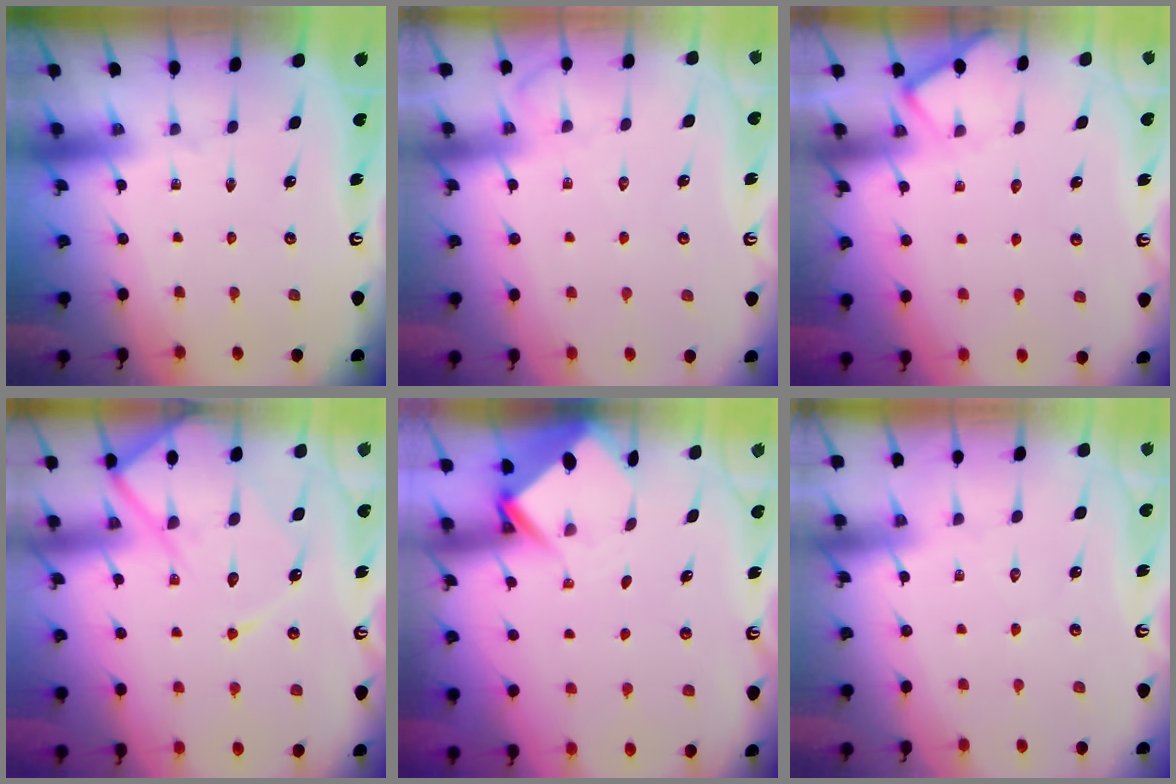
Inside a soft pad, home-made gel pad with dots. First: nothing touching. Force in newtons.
{"total": 6.1, "press": 6.0, "slide": 0.8}
{"total": 4.6, "press": 4.6, "slide": 0.5}
{"total": 12.1, "press": 12.0, "slide": 1.4}
{"total": 3.8, "press": 3.8, "slide": 0.2}
{"total": 3.5, "press": 3.5, "slide": 0.4}